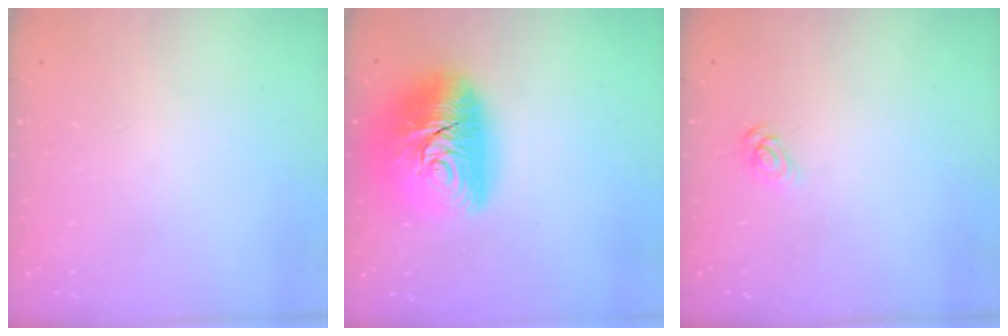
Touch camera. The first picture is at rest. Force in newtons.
{"total": 20.2, "press": 20.1, "slide": 1.4}
{"total": 3.3, "press": 3.3, "slide": 0.3}